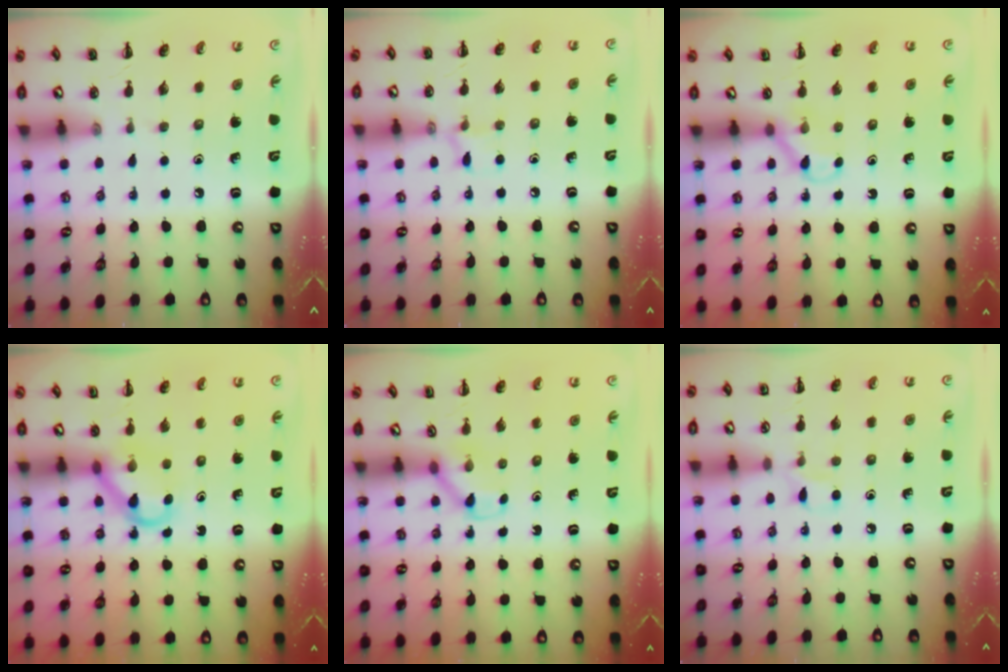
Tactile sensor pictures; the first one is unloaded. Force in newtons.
{"total": 5.8, "press": 5.6, "slide": 1.8}
{"total": 5.0, "press": 4.8, "slide": 1.3}
{"total": 3.8, "press": 3.6, "slide": 1.0}
{"total": 2.6, "press": 2.4, "slide": 0.9}
{"total": 3.6, "press": 3.4, "slide": 1.2}